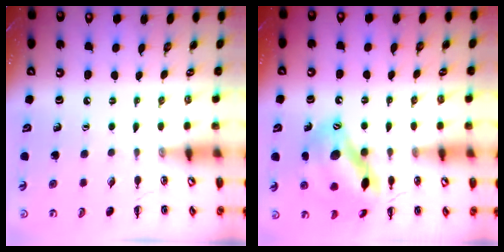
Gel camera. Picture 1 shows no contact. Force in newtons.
{"total": 15.6, "press": 15.2, "slide": 3.7}